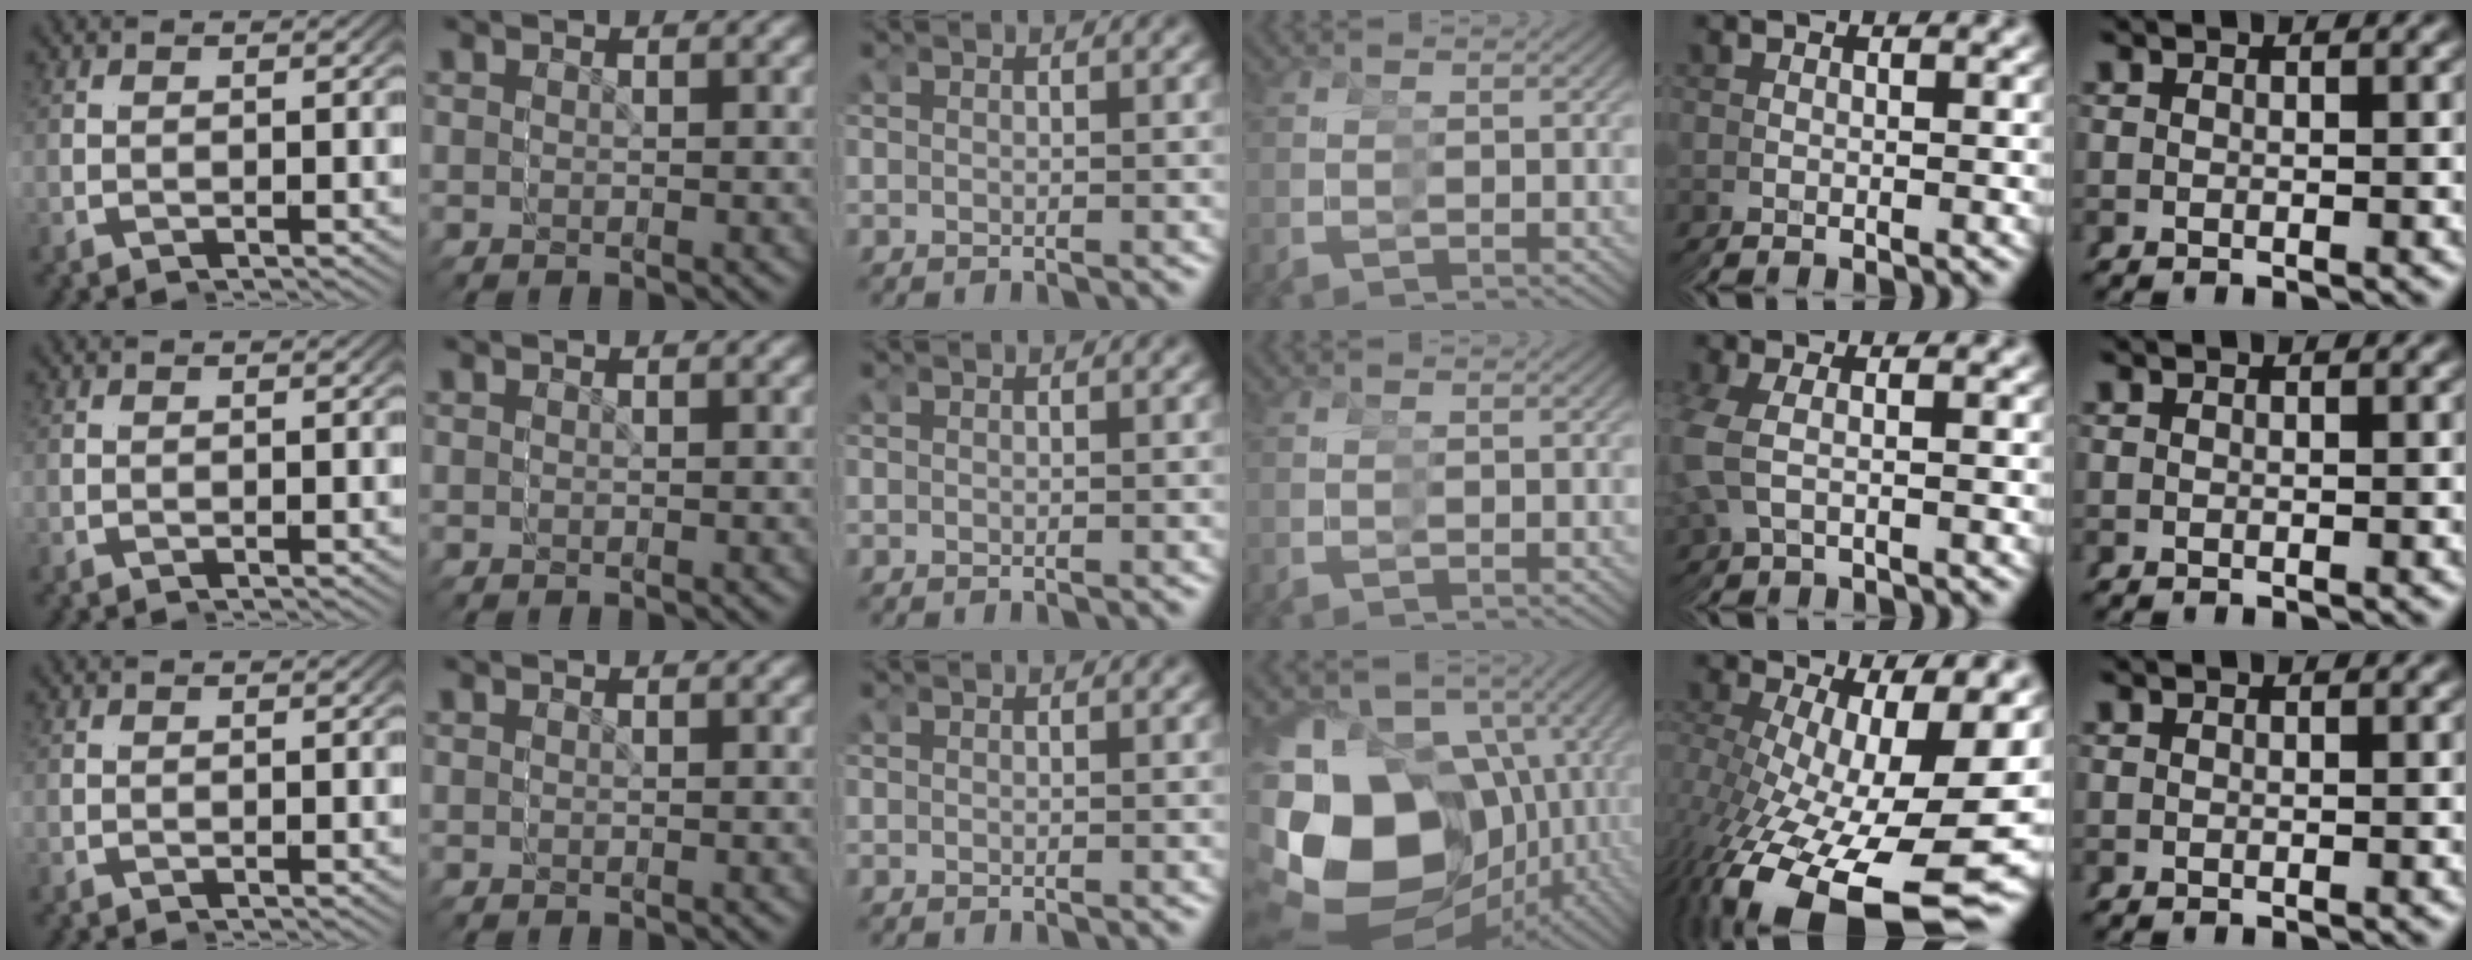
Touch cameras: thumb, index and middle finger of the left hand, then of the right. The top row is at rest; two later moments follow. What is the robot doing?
{"motion": "grasp_and_lifting", "object": "straw"}